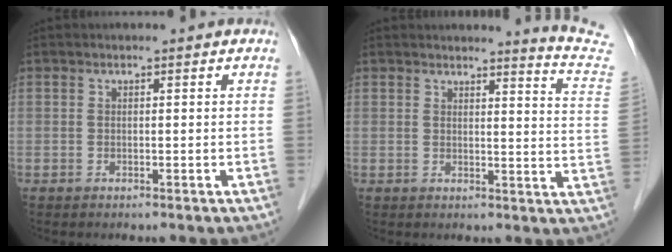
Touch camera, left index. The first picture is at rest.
{"total": 8.7, "force": [8.6, -1.8, 0.4], "torque": [-0.012, -0.103, 0.075]}